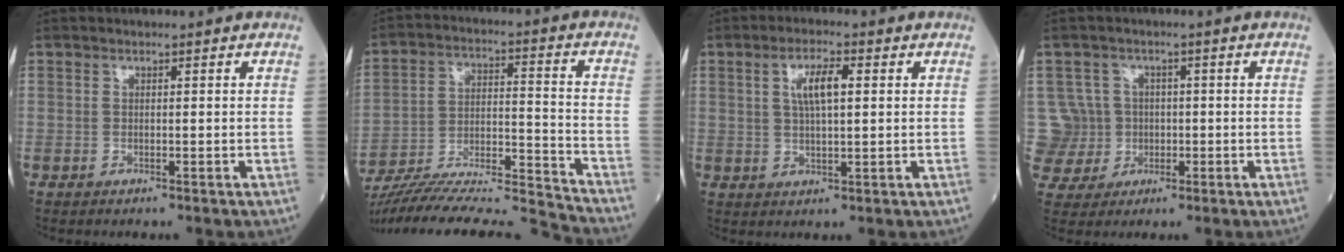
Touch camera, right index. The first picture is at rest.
{"total": 21.5, "force": [-20.3, -0.8, 7.0], "torque": [-0.134, -0.007, -0.326]}
{"total": 5.2, "force": [1.4, 1.2, 4.9], "torque": [-0.095, 0.008, 0.027]}
{"total": 7.1, "force": [0.0, 7.1, -0.3], "torque": [0.006, 0.025, 0.008]}